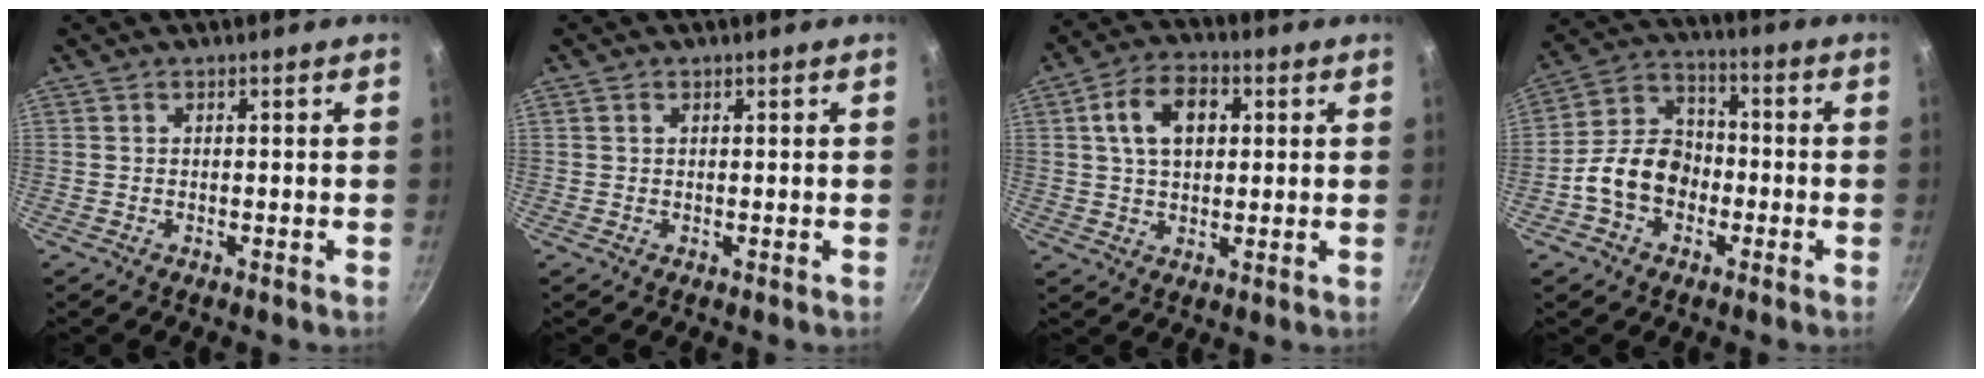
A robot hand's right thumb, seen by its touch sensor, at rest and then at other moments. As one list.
[{"total": 0.9, "force": [0.4, 0.7, 0.5], "torque": [-0.007, 0.002, 0.006]}, {"total": 10.2, "force": [2.4, 6.7, 7.3], "torque": [-0.103, 0.011, 0.035]}, {"total": 11.6, "force": [-3.2, 8.8, 6.8], "torque": [-0.086, 0.041, -0.072]}]